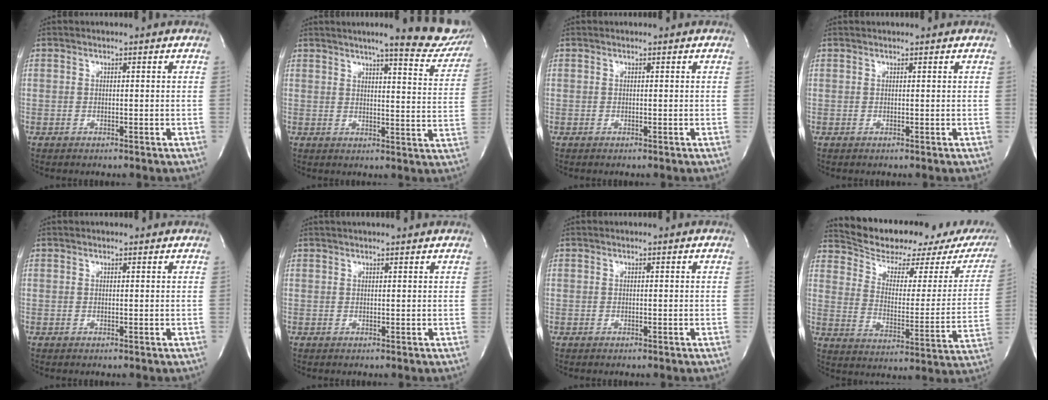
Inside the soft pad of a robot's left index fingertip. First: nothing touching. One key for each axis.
{"total": 13.6, "fx": 11.7, "fy": 1.4, "fz": 6.8, "tx": -0.072, "ty": -0.028, "tz": 0.126}
{"total": 0.0}
{"total": 1.3, "fx": 1.2, "fy": 0.1, "fz": 0.4, "tx": -0.007, "ty": 0.017, "tz": 0.019}
{"total": 0.7, "fx": 0.7, "fy": 0.2, "fz": 0.1, "tx": -0.008, "ty": 0.003, "tz": 0.010}
{"total": 5.6, "fx": 5.2, "fy": 0.2, "fz": 2.0, "tx": -0.028, "ty": 0.026, "tz": 0.060}
{"total": 0.0}
{"total": 19.5, "fx": 17.2, "fy": 4.4, "fz": 8.1, "tx": -0.110, "ty": -0.021, "tz": 0.231}